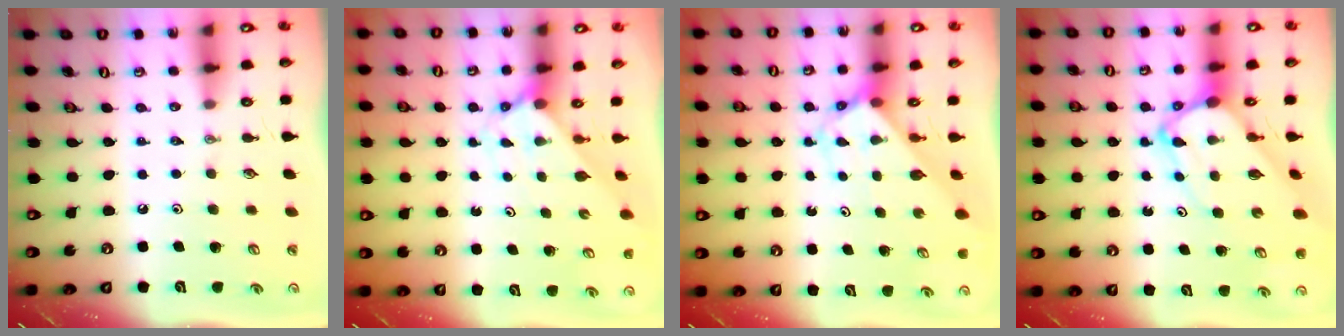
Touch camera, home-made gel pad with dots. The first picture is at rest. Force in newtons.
{"total": 2.3, "press": 2.3, "slide": 0.2}
{"total": 2.7, "press": 2.7, "slide": 0.1}
{"total": 6.6, "press": 6.6, "slide": 0.6}